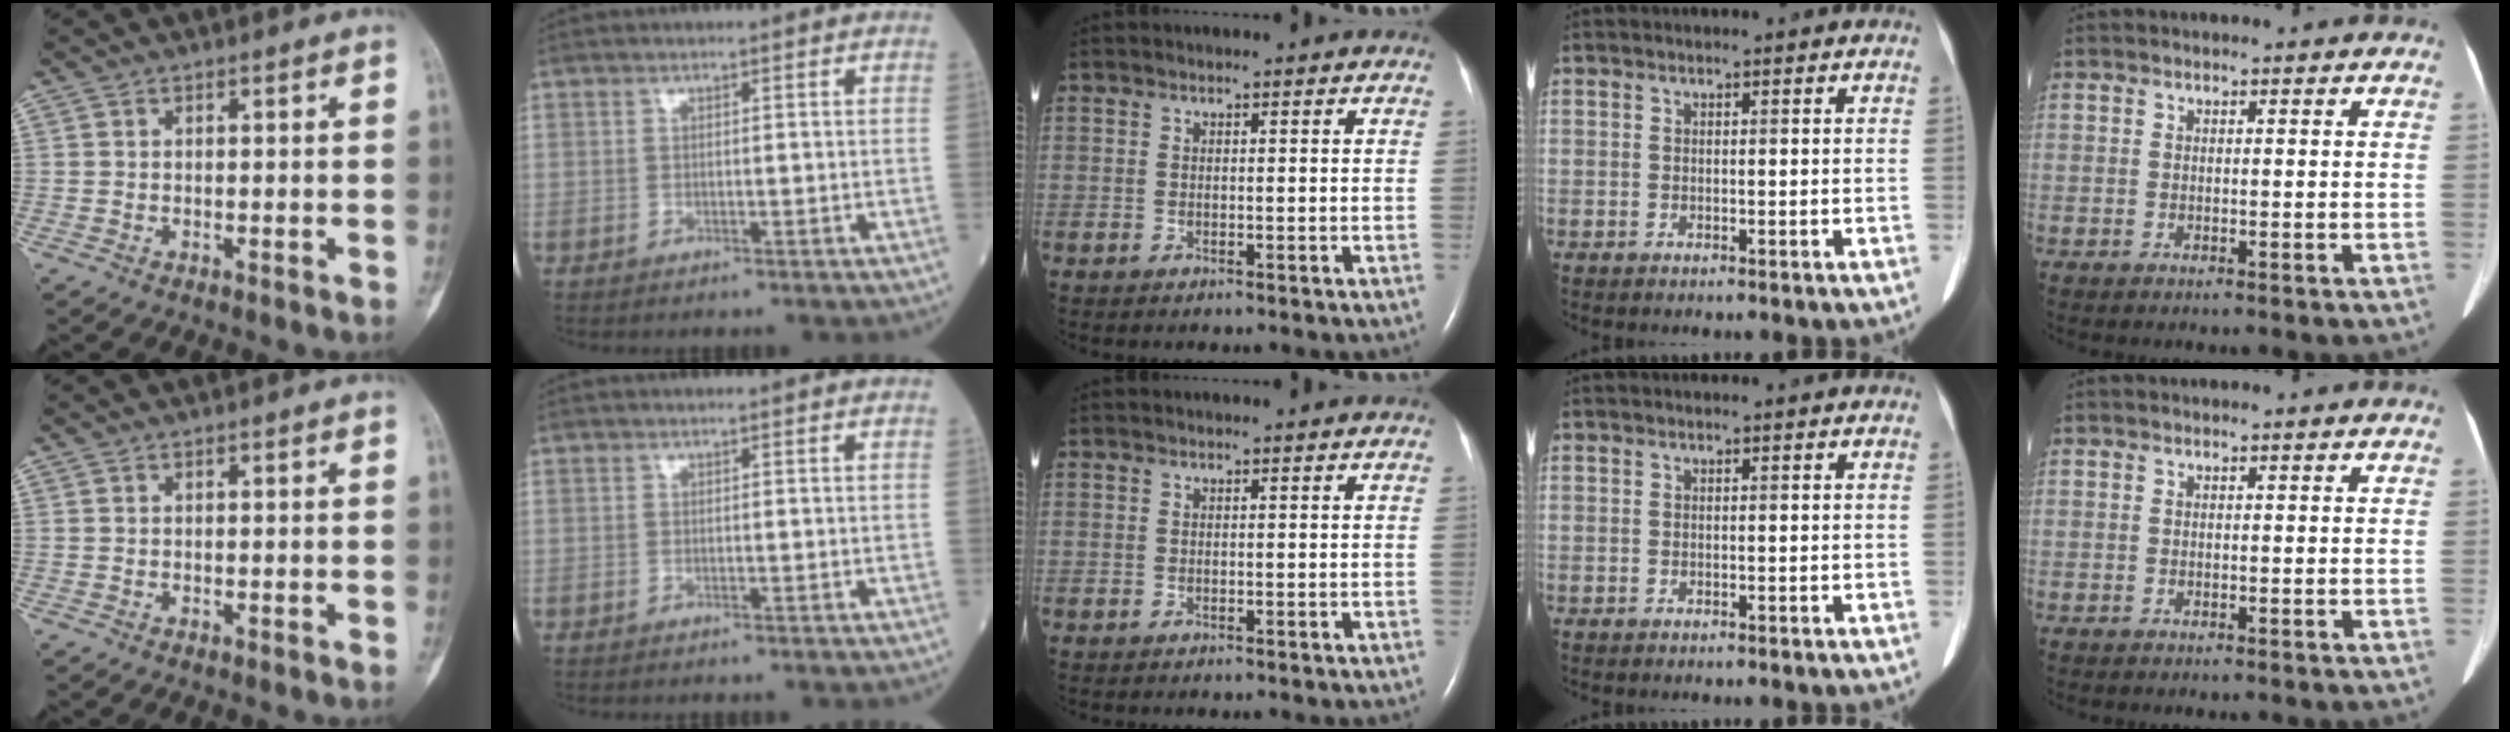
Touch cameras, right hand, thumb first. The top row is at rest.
{}